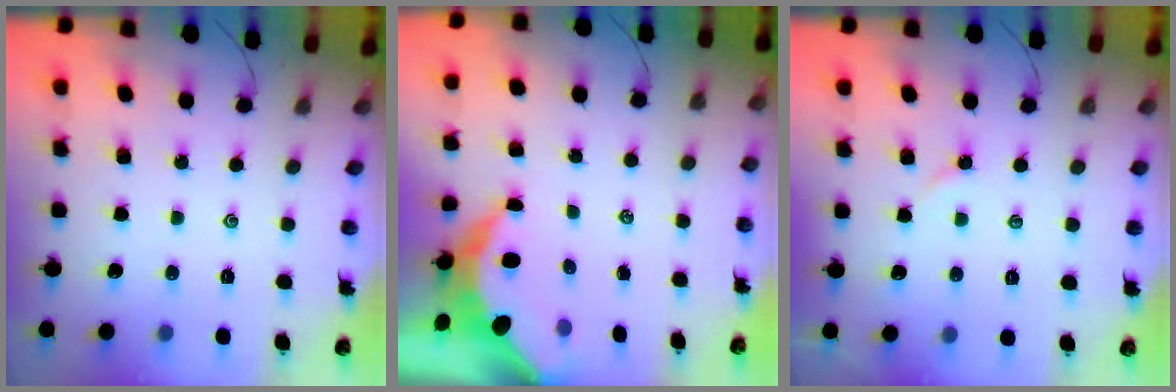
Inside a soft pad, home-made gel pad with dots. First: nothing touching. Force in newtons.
{"total": 7.7, "press": 7.6, "slide": 1.2}
{"total": 2.2, "press": 2.2, "slide": 0.4}